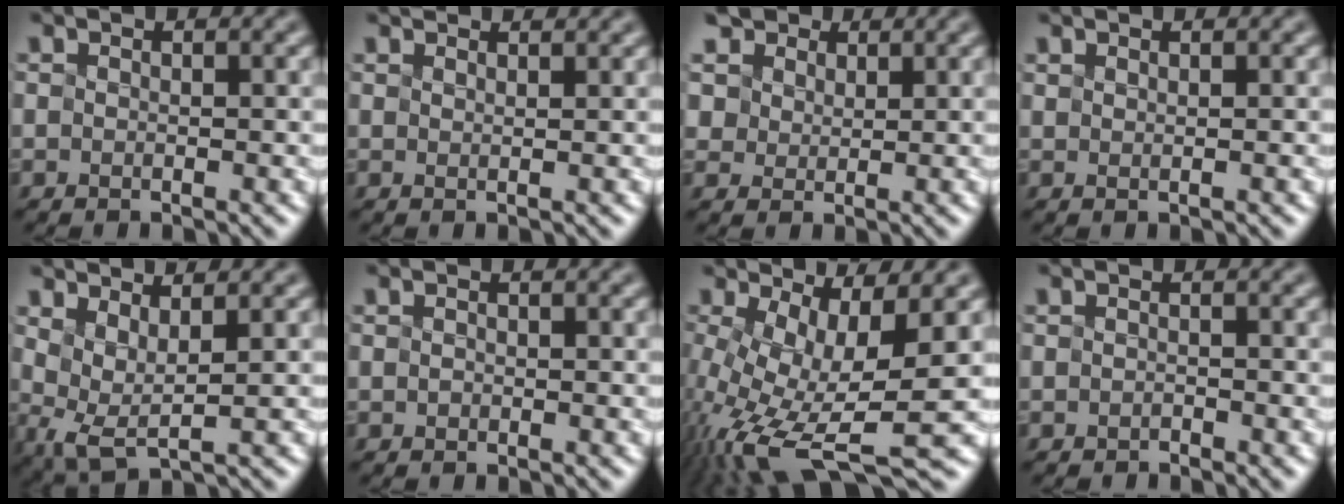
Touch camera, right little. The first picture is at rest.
{"total": 2.9, "force": [2.6, 0.9, 1.0], "torque": [-0.003, 0.031, 0.024]}
{"total": 3.9, "force": [2.8, 2.6, 0.7], "torque": [-0.059, 0.008, 0.072]}
{"total": 2.0, "force": [1.3, 1.1, 1.1], "torque": [-0.012, 0.023, 0.015]}
{"total": 2.0, "force": [0.8, 0.2, 1.8], "torque": [-0.052, 0.004, 0.039]}
{"total": 0.8, "force": [-0.4, -0.4, -0.6], "torque": [-0.003, 0.001, 0.011]}
{"total": 10.4, "force": [-3.2, 2.5, 9.5], "torque": [-0.195, -0.006, -0.029]}
{"total": 1.2, "force": [-1.0, -0.5, -0.6], "torque": [-0.002, -0.002, 0.002]}